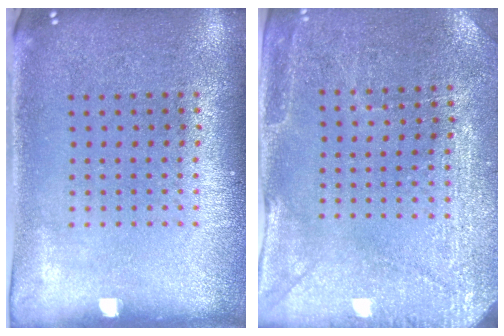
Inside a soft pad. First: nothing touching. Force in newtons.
{"total": 2.9, "press": 2.8, "slide": 0.7}